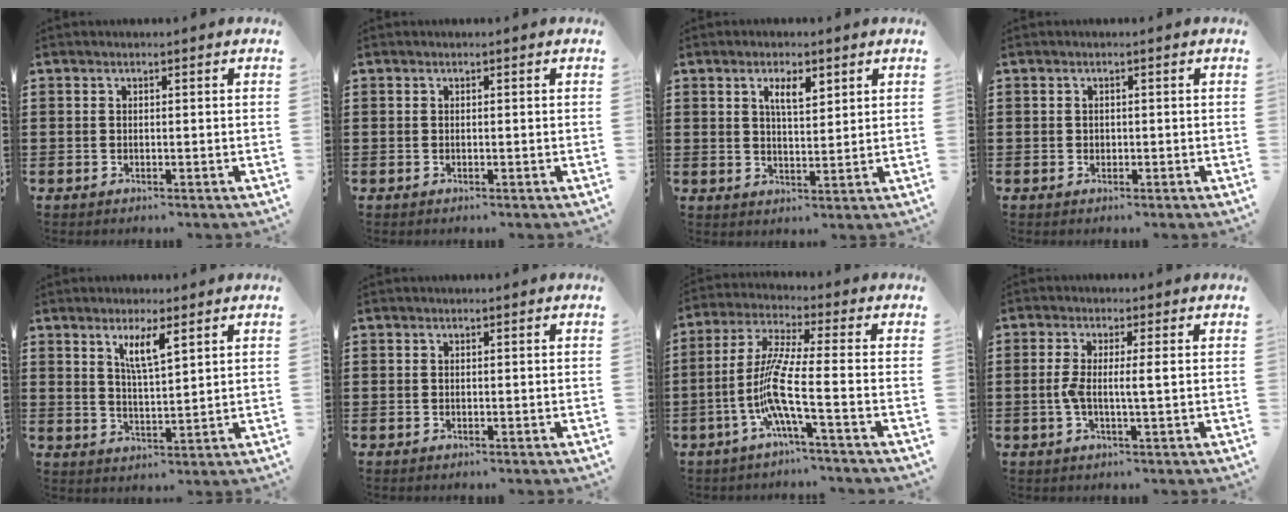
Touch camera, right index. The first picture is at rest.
{"total": 0.0}
{"total": 3.9, "force": [2.1, 1.3, 3.0], "torque": [-0.056, 0.003, 0.033]}
{"total": 0.6, "force": [0.1, 0.5, 0.2], "torque": [-0.005, 0.003, 0.001]}
{"total": 4.7, "force": [2.6, 1.1, 3.7], "torque": [-0.079, 0.004, 0.045]}
{"total": 0.0}
{"total": 9.0, "force": [-3.0, 0.5, 8.5], "torque": [-0.197, -0.017, -0.070]}
{"total": 3.7, "force": [-0.2, 0.2, 3.7], "torque": [-0.082, -0.009, -0.012]}